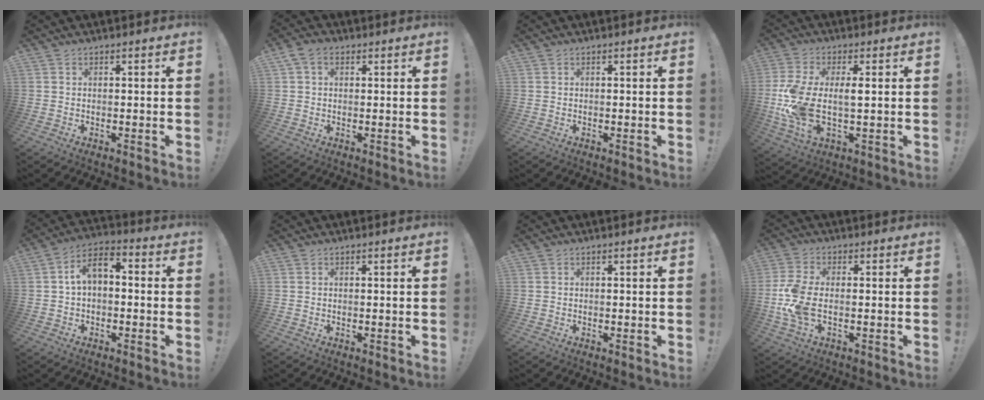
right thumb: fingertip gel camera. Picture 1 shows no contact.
{"total": 3.9, "force": [1.3, 2.8, 2.5], "torque": [-0.049, 0.009, 0.027]}
{"total": 0.0}
{"total": 12.2, "force": [-0.1, 5.4, 10.9], "torque": [-0.229, -0.011, -0.001]}
{"total": 7.0, "force": [-0.2, 4.4, 5.5], "torque": [-0.094, 0.014, 0.002]}
{"total": 0.0}
{"total": 0.0}
{"total": 9.9, "force": [-1.6, 5.5, 8.1], "torque": [-0.170, -0.006, -0.026]}